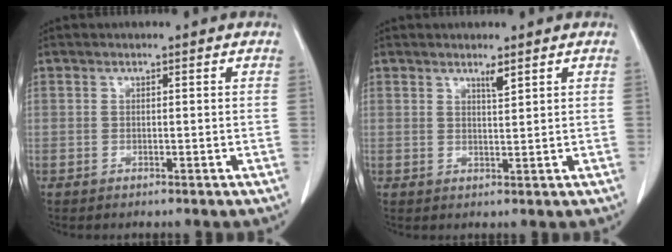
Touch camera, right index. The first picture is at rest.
{"total": 1.8, "force": [1.3, 0.0, 1.2], "torque": [-0.024, -0.004, 0.023]}